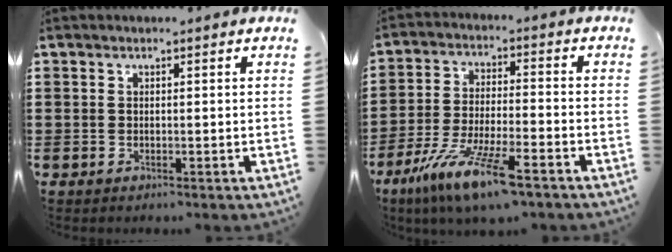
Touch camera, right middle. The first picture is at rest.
{"total": 11.1, "force": [-8.0, 0.8, 7.7], "torque": [-0.163, -0.009, -0.155]}